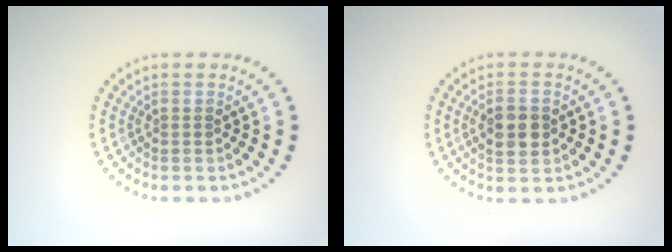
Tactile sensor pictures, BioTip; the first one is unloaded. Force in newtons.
{"total": 3.2, "press": 3.2, "slide": 0.2}